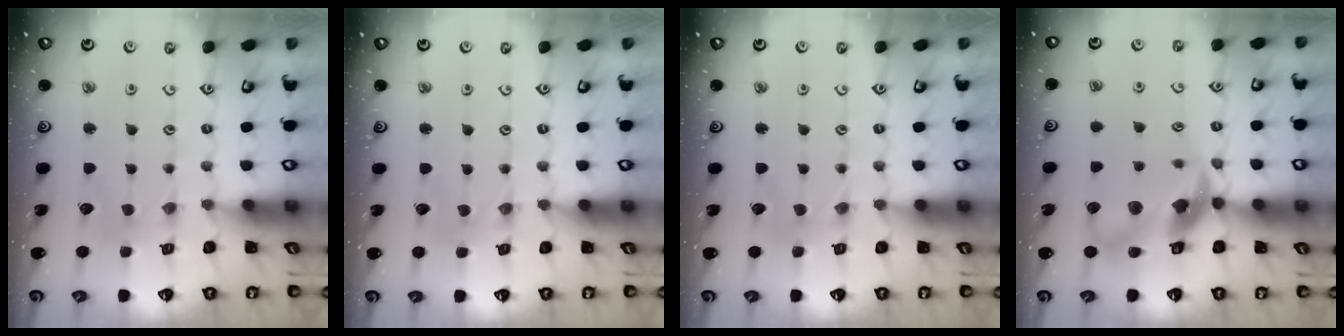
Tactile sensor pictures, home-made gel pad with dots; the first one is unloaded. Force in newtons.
{"total": 0.0}
{"total": 1.7, "press": 1.6, "slide": 0.4}
{"total": 13.7, "press": 13.6, "slide": 2.1}